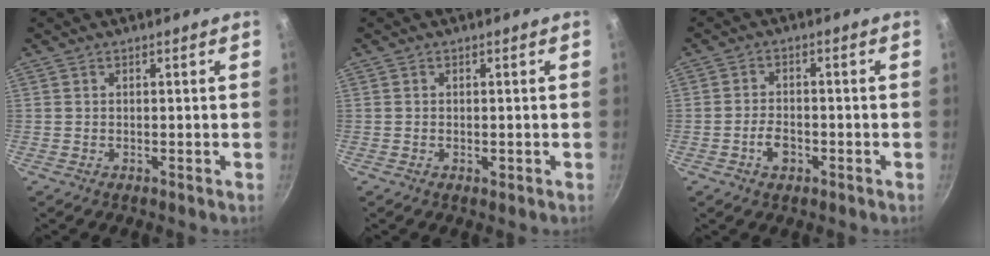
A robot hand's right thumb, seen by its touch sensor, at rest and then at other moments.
{"total": 0.8, "force": [-0.3, 0.4, 0.6], "torque": [-0.008, 0.000, -0.006]}
{"total": 3.9, "force": [-1.8, 2.4, 2.4], "torque": [-0.036, 0.016, -0.034]}